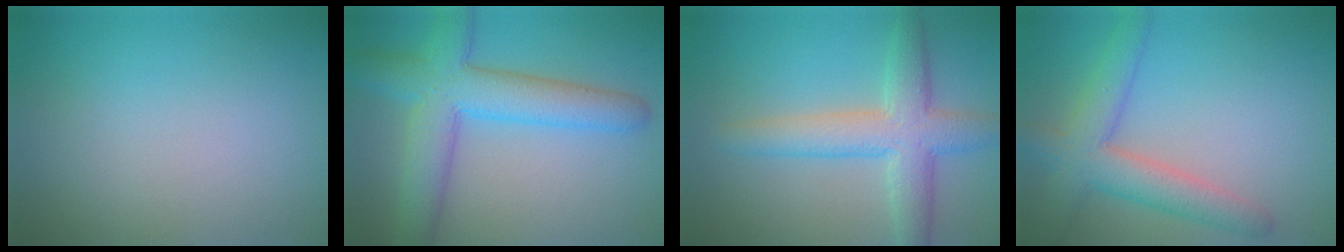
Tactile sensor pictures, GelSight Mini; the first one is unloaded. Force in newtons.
{"total": 7.4, "press": 7.4, "slide": 0.5}
{"total": 5.3, "press": 5.3, "slide": 0.2}
{"total": 5.3, "press": 5.3, "slide": 0.2}